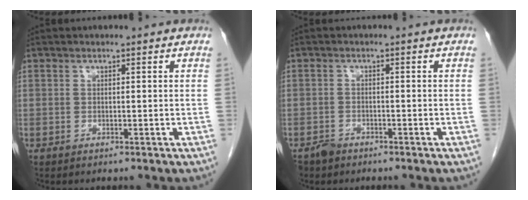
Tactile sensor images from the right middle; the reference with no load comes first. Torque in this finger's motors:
{"motor_torque": [-0.35, -0.11, 0.00, 0.00]}